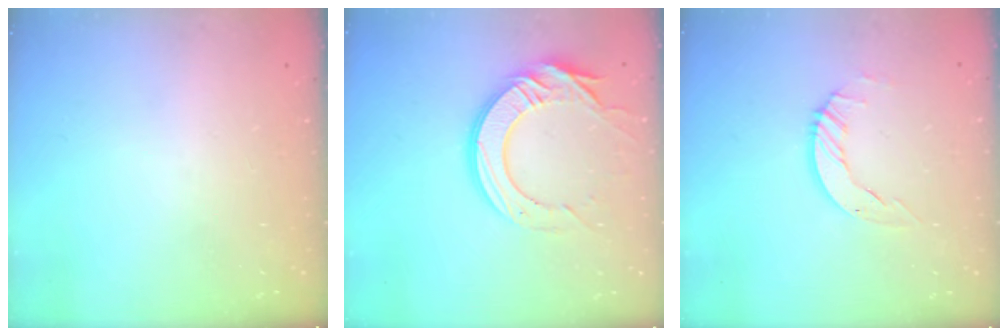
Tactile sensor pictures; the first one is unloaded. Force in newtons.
{"total": 16.4, "press": 16.4, "slide": 1.2}
{"total": 5.9, "press": 5.9, "slide": 0.4}